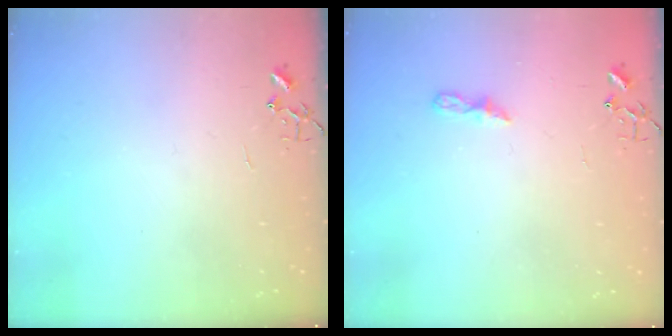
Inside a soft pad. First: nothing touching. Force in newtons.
{"total": 5.3, "press": 5.3, "slide": 0.6}